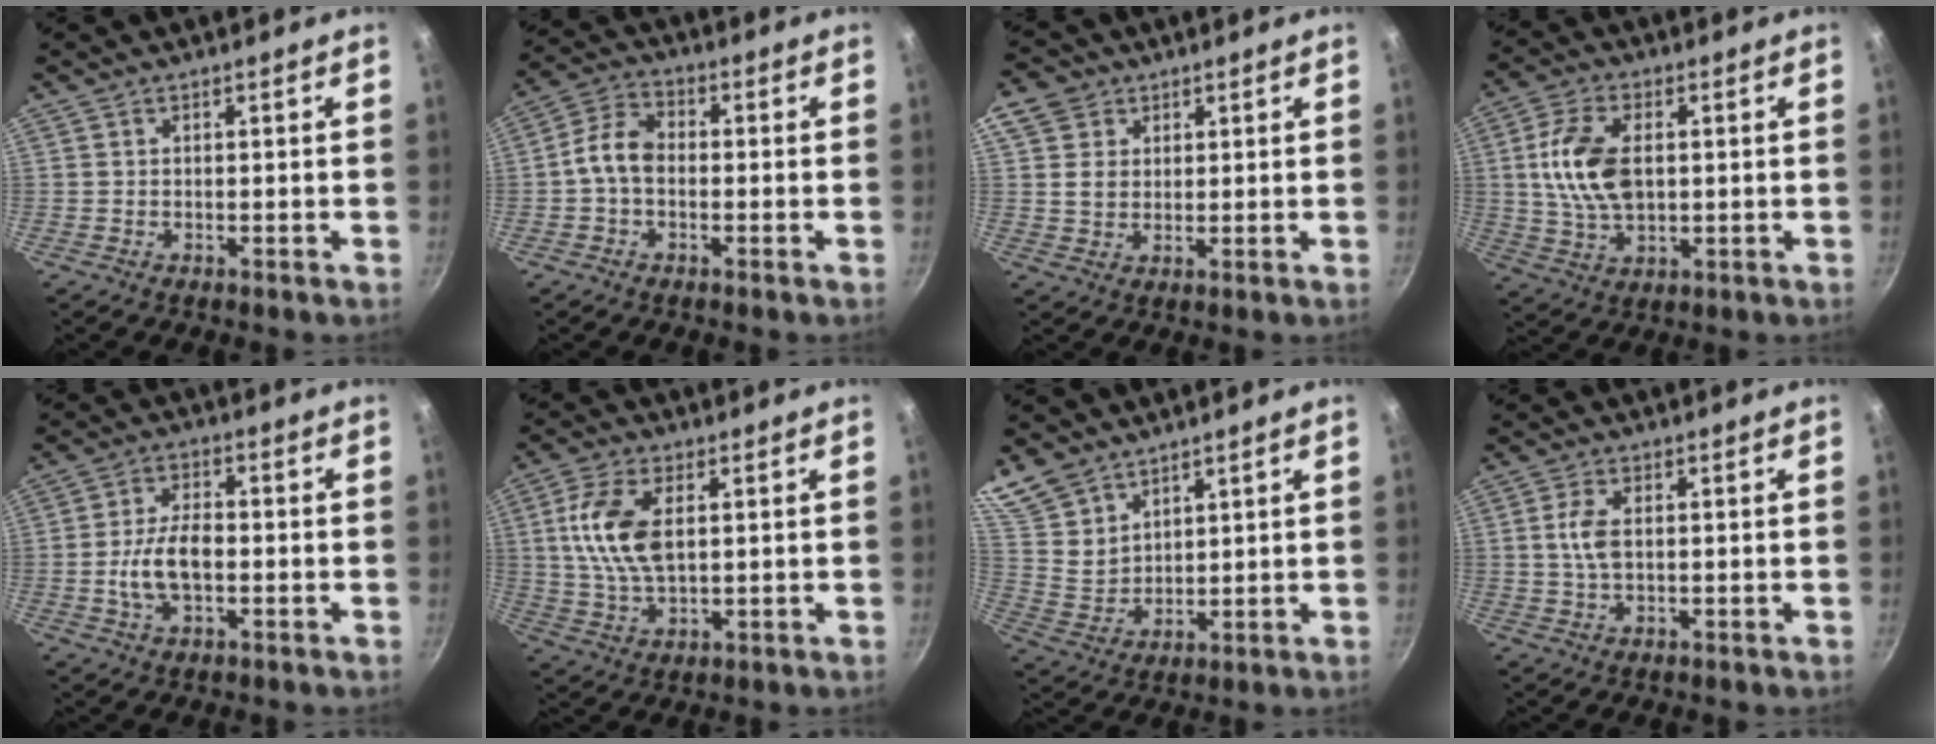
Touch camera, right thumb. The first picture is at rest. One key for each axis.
{"total": 6.7, "fx": -0.8, "fy": 4.4, "fz": 5.0, "tx": -0.091, "ty": 0.029, "tz": -0.028}
{"total": 6.3, "fx": 2.6, "fy": 5.2, "fz": 2.3, "tx": -0.011, "ty": -0.005, "tz": 0.041}
{"total": 12.0, "fx": 1.4, "fy": 7.1, "fz": 9.6, "tx": -0.172, "ty": 0.004, "tz": 0.025}
{"total": 8.4, "fx": -1.5, "fy": 4.6, "fz": 6.9, "tx": -0.122, "ty": 0.022, "tz": -0.031}
{"total": 11.3, "fx": 2.1, "fy": 6.0, "fz": 9.3, "tx": -0.180, "ty": 0.001, "tz": 0.040}
{"total": 9.9, "fx": 7.6, "fy": 5.5, "fz": 3.3, "tx": -0.041, "ty": -0.032, "tz": 0.163}
{"total": 4.5, "fx": 0.5, "fy": 2.4, "fz": 3.8, "tx": -0.078, "ty": 0.005, "tz": 0.008}